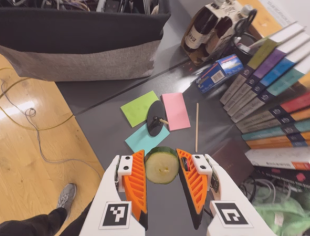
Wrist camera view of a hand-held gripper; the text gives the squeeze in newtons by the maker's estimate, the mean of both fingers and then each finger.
{"total": 10.4, "left": 11.0, "right": 9.7}